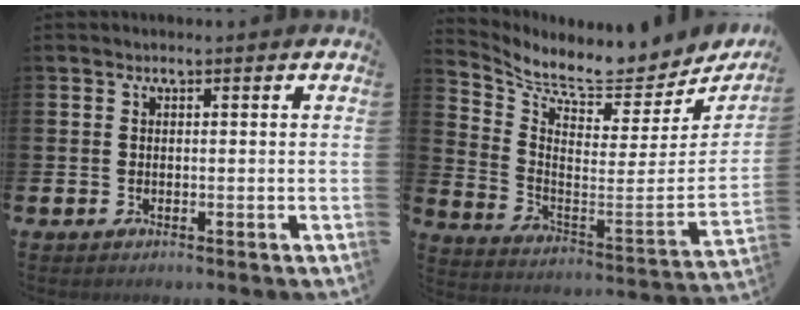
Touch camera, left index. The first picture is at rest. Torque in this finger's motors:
{"motor_torque": [1.63, -0.50, 0.03, 0.03]}